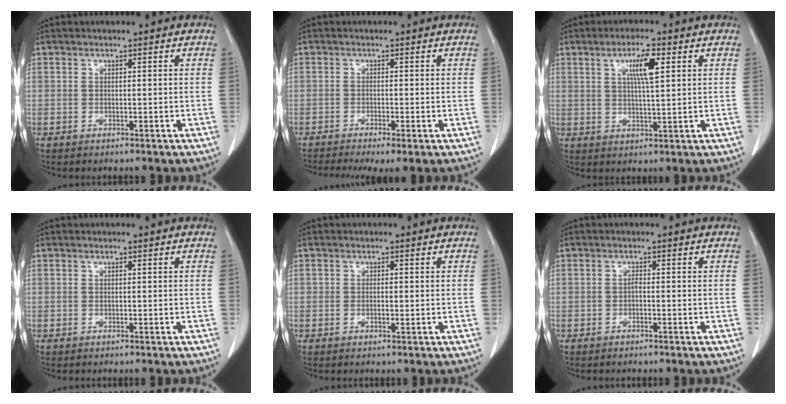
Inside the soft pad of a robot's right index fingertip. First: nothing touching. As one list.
[{"total": 5.8, "force": [-3.9, 1.0, 4.1], "torque": [-0.062, -0.014, -0.062]}, {"total": 5.8, "force": [2.2, 0.7, 5.3], "torque": [-0.094, 0.001, 0.039]}, {"total": 0.0}, {"total": 0.9, "force": [-0.1, 0.4, 0.8], "torque": [-0.015, -0.001, -0.001]}, {"total": 0.6, "force": [-0.2, 0.2, 0.5], "torque": [-0.011, 0.002, -0.005]}]